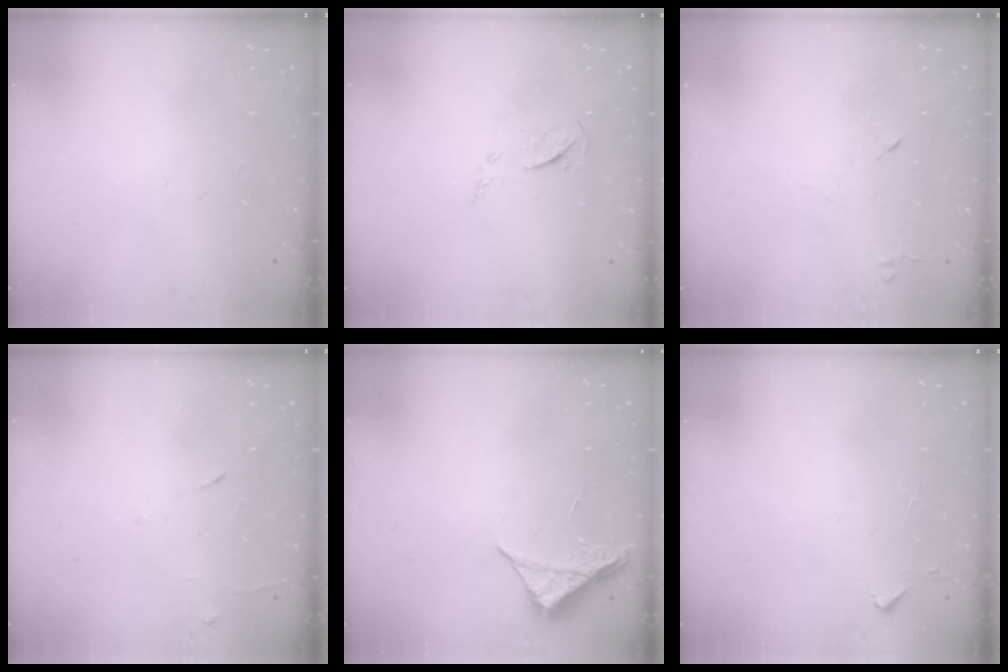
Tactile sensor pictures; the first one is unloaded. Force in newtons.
{"total": 7.3, "press": 7.3, "slide": 0.5}
{"total": 5.6, "press": 5.5, "slide": 0.9}
{"total": 5.1, "press": 5.1, "slide": 0.8}
{"total": 4.1, "press": 4.1, "slide": 0.5}
{"total": 2.8, "press": 2.8, "slide": 0.4}